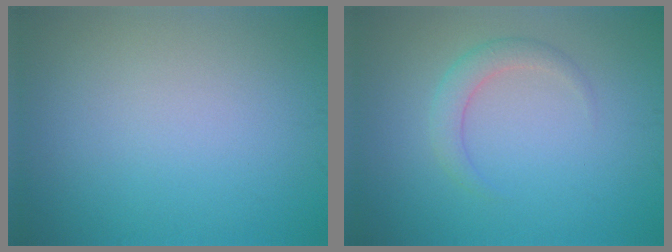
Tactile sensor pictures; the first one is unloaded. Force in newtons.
{"total": 2.1, "press": 2.1, "slide": 0.1}